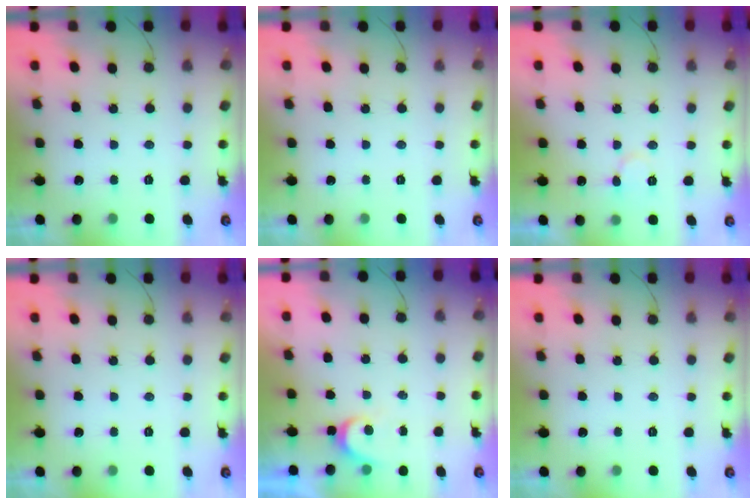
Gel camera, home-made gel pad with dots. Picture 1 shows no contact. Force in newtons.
{"total": 0.0}
{"total": 6.3, "press": 6.3, "slide": 0.6}
{"total": 0.0}
{"total": 3.7, "press": 3.7, "slide": 0.4}
{"total": 0.0}